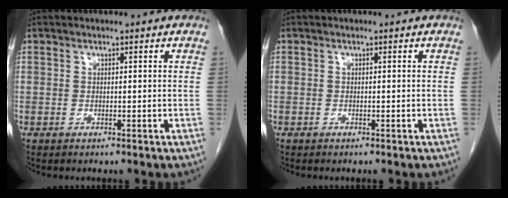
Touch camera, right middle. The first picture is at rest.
{"total": 0.6, "force": [-0.4, 0.4, 0.0], "torque": [-0.007, 0.003, -0.009]}